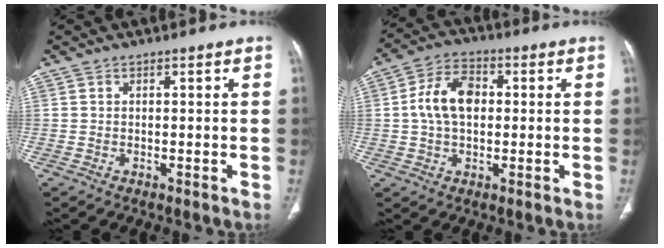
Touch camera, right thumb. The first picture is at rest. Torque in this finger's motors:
{"motor_torque": [0.35, 0.35, 0.31, -0.04, 0.16]}